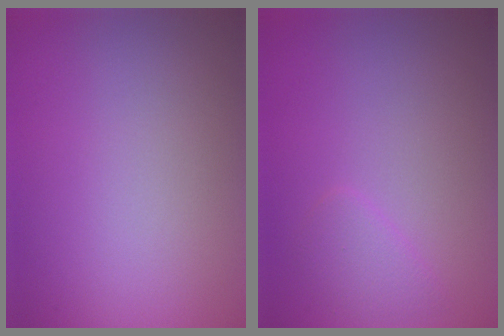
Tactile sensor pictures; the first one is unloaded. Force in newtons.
{"total": 1.4, "press": 1.4, "slide": 0.1}